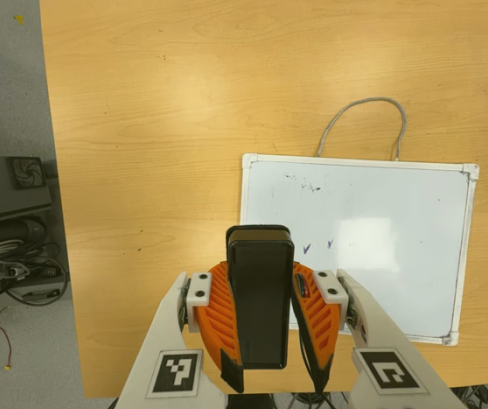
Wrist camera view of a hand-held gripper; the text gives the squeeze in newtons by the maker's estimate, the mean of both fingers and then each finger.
{"total": 9.3, "left": 7.4, "right": 11.1}